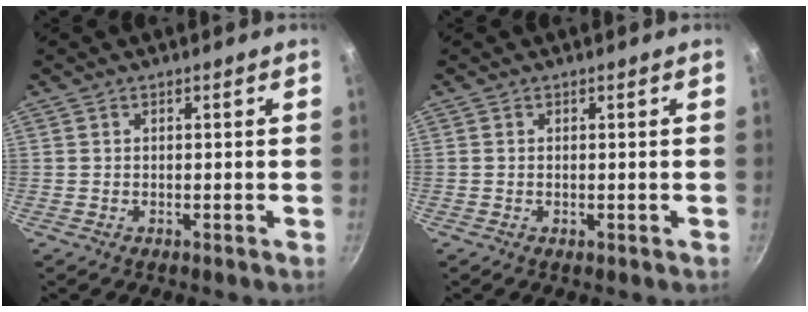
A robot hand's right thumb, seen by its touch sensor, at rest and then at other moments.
{"total": 0.5, "force": [-0.1, 0.2, 0.5], "torque": [-0.007, 0.000, -0.002]}